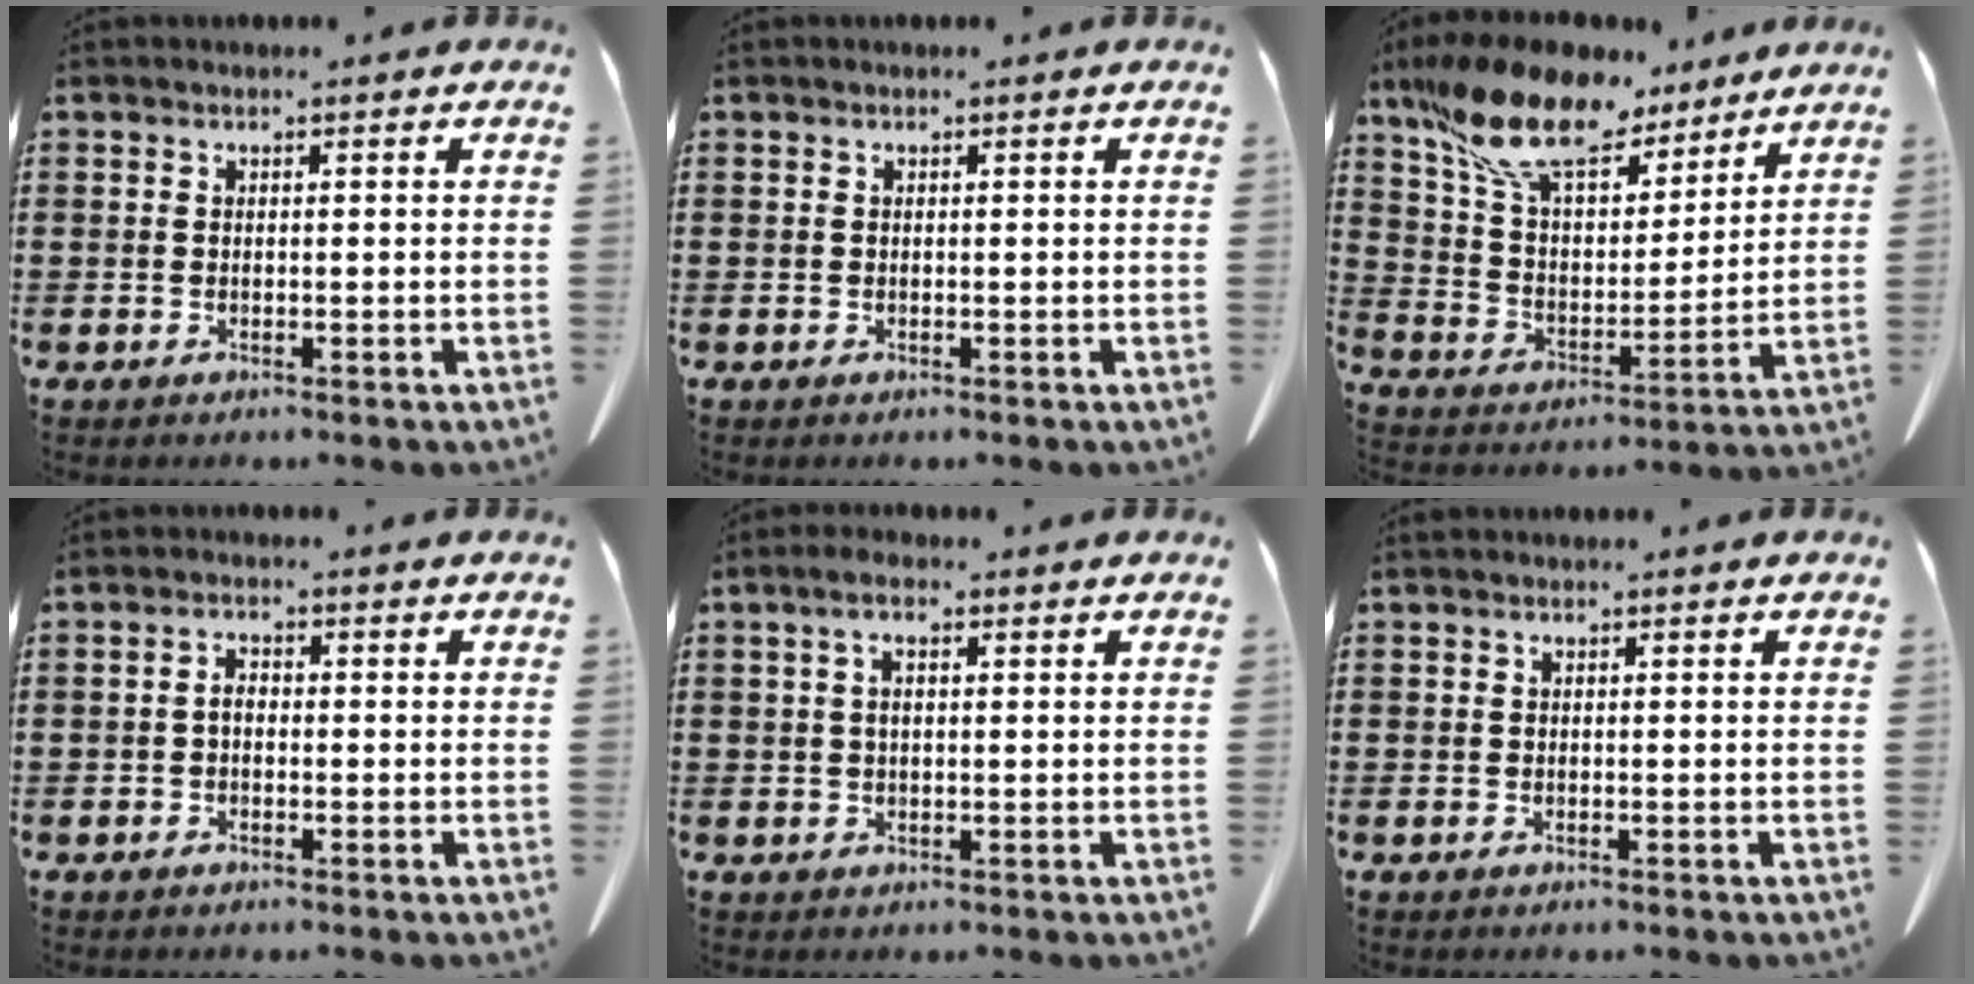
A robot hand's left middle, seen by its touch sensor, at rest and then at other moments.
{"total": 0.0}
{"total": 13.7, "force": [10.8, 4.9, 6.8], "torque": [-0.175, -0.044, 0.196]}
{"total": 1.9, "force": [-0.4, 1.0, 1.5], "torque": [-0.032, 0.000, -0.007]}
{"total": 3.1, "force": [0.8, 1.1, 2.8], "torque": [-0.065, 0.004, 0.010]}
{"total": 0.0}